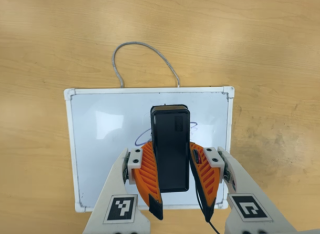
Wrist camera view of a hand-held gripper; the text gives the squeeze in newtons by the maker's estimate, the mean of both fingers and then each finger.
{"total": 7.2, "left": 6.5, "right": 7.9}